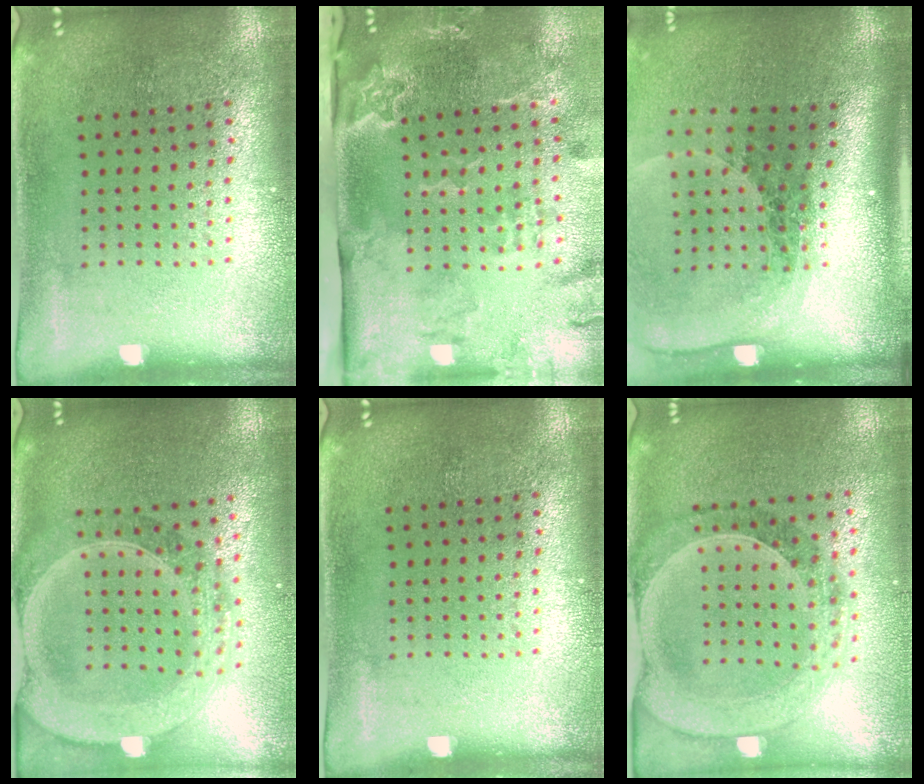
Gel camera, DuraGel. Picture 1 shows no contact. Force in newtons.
{"total": 3.3, "press": 2.4, "slide": 2.3}
{"total": 2.1, "press": 1.6, "slide": 1.3}
{"total": 2.9, "press": 2.5, "slide": 1.4}
{"total": 0.0}
{"total": 1.5, "press": 1.4, "slide": 0.3}